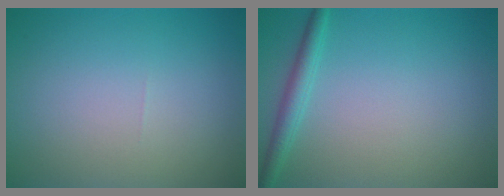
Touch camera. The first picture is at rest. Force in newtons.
{"total": 2.0, "press": 2.0, "slide": 0.1}